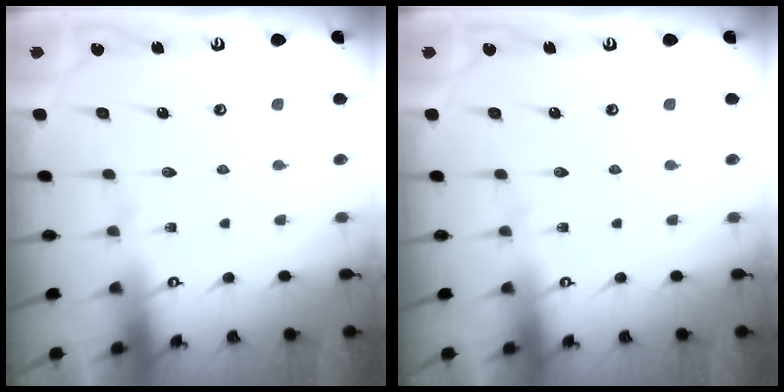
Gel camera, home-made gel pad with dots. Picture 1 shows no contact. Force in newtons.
{"total": 0.0}